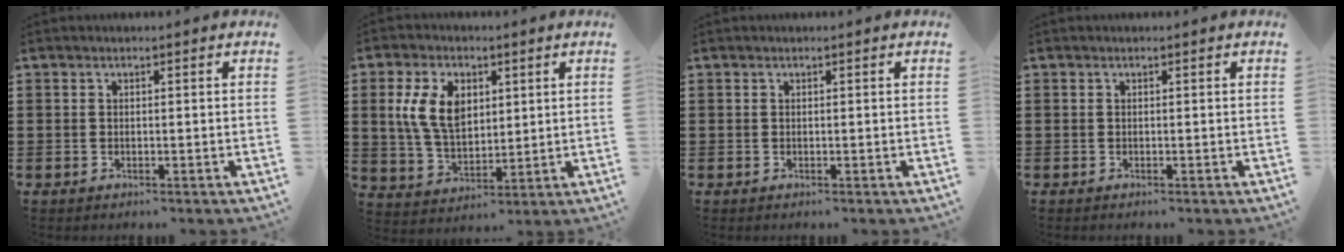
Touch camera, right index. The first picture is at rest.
{"total": 8.8, "force": [2.4, 5.7, 6.3], "torque": [-0.159, 0.011, 0.039]}
{"total": 0.0}
{"total": 0.0}